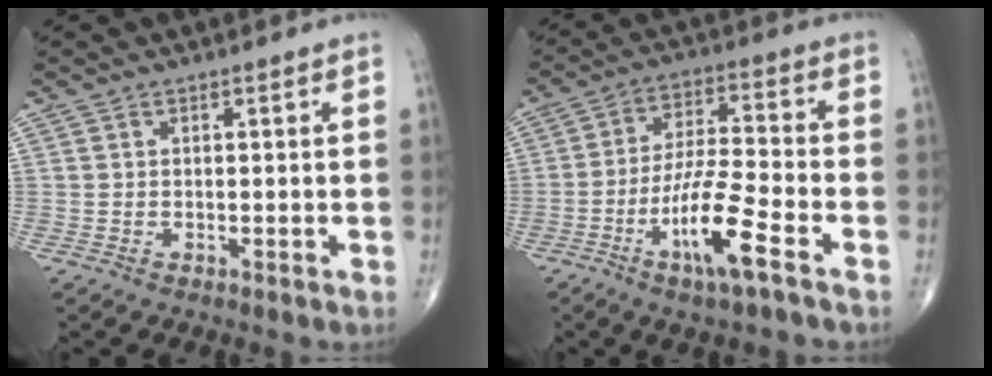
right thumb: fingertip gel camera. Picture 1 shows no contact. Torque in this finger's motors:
{"motor_torque": [2.80, 2.21, 1.73, -1.01, 0.53]}